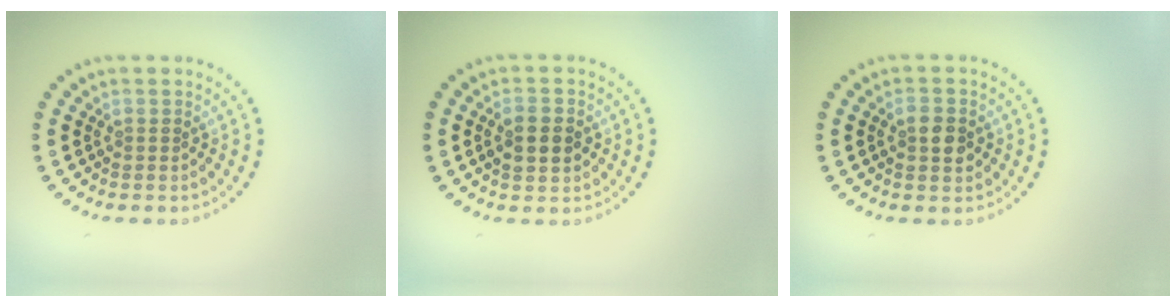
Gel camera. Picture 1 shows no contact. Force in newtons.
{"total": 2.5, "press": 2.5, "slide": 0.2}
{"total": 2.0, "press": 2.0, "slide": 0.1}